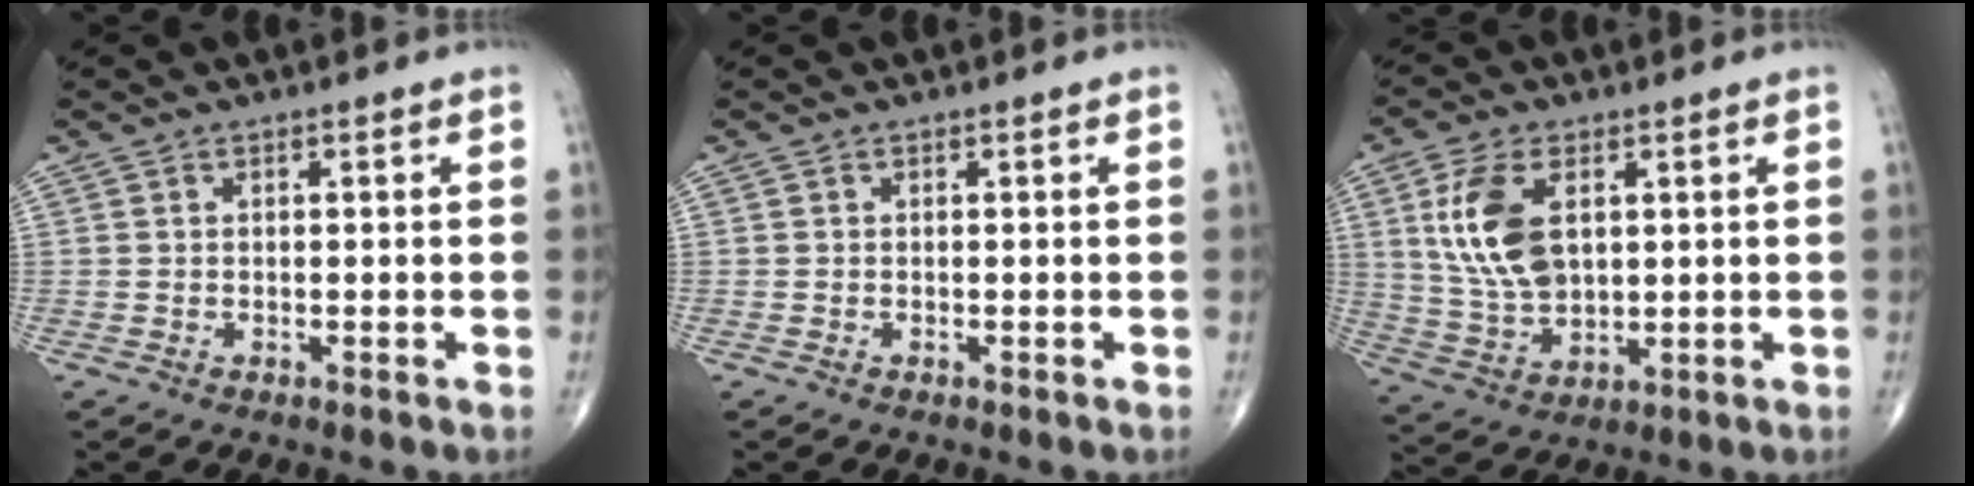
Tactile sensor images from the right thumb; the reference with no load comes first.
{"total": 0.0}
{"total": 12.3, "force": [3.2, 7.0, 9.6], "torque": [-0.188, -0.011, 0.070]}